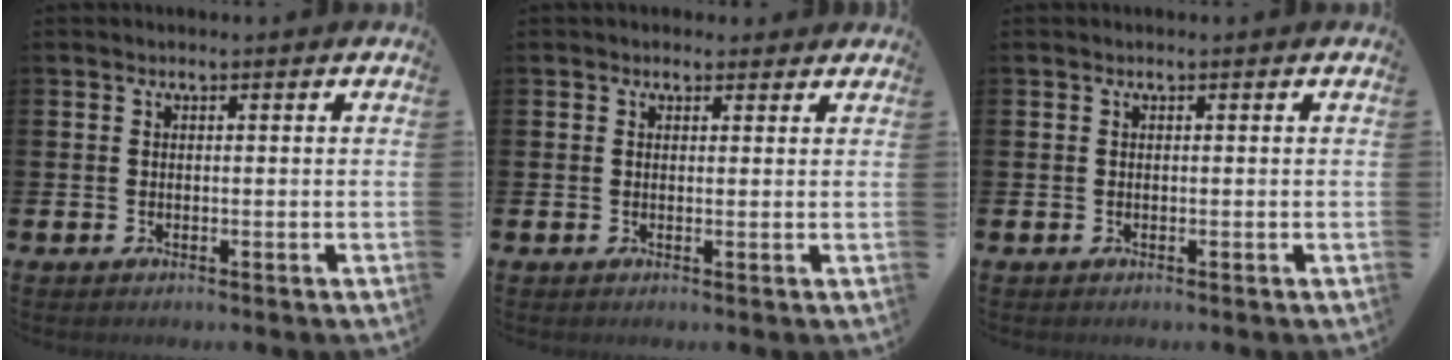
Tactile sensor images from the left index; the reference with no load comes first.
{"total": 1.3, "force": [1.0, 0.8, 0.1], "torque": [0.005, 0.007, 0.017]}
{"total": 0.0}